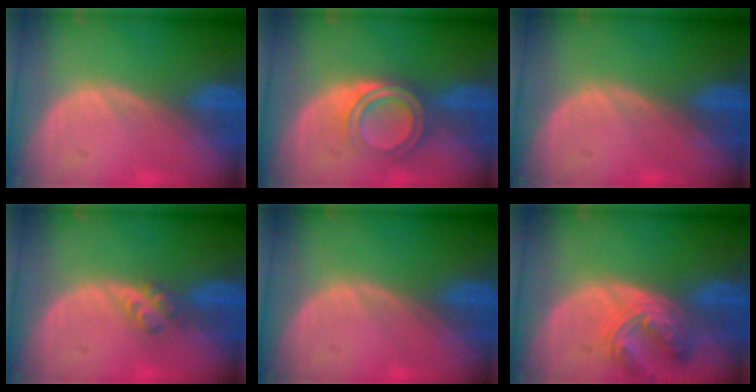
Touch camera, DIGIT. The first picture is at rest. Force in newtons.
{"total": 5.5, "press": 5.0, "slide": 2.3}
{"total": 0.0}
{"total": 2.7, "press": 2.3, "slide": 1.3}
{"total": 0.0}
{"total": 6.8, "press": 6.3, "slide": 2.5}